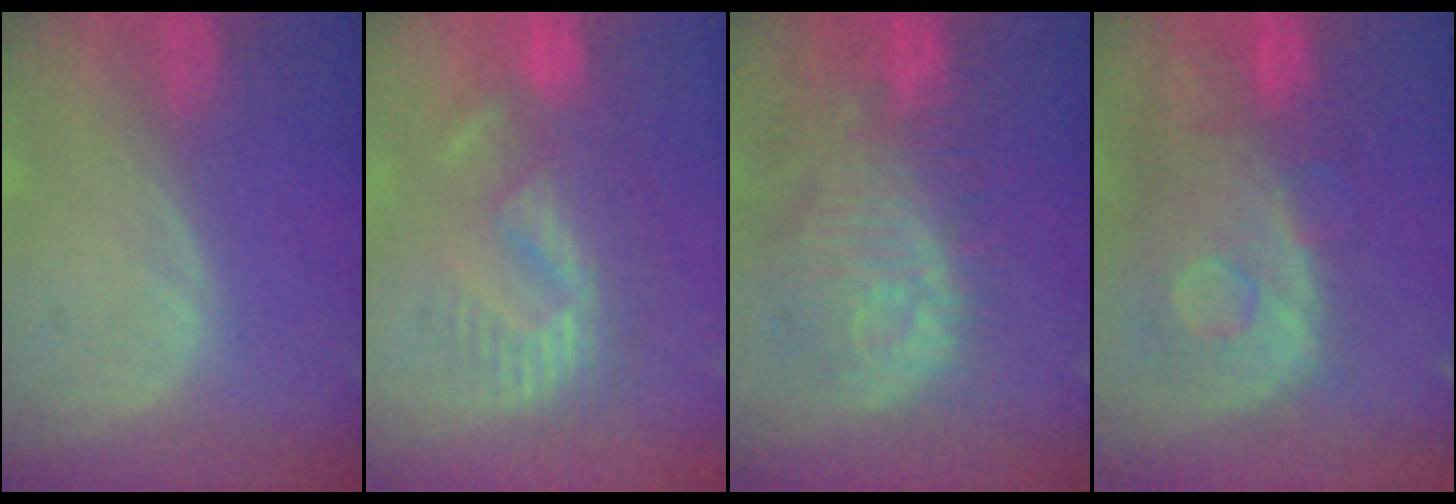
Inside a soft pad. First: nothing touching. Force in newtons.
{"total": 9.0, "press": 8.4, "slide": 3.2}
{"total": 12.2, "press": 10.9, "slide": 5.4}
{"total": 11.3, "press": 9.7, "slide": 5.7}